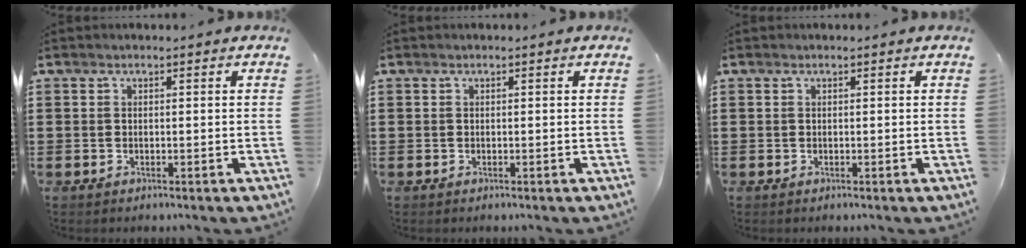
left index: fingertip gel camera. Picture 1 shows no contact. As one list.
[{"total": 0.0}, {"total": 0.0}]